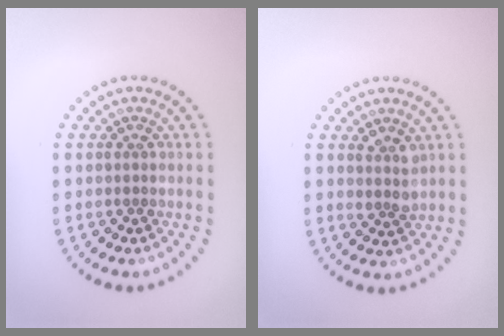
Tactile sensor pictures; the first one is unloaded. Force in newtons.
{"total": 1.6, "press": 1.4, "slide": 0.6}